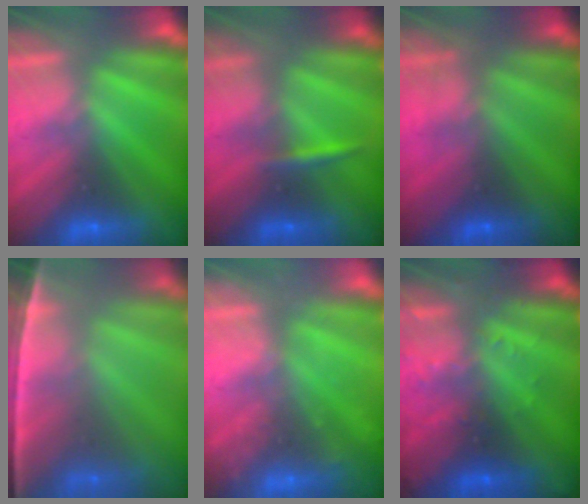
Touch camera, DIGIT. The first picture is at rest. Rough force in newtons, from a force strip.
{"total": 2.4}
{"total": 2.8}
{"total": 5.5}
{"total": 2.4}
{"total": 2.9}